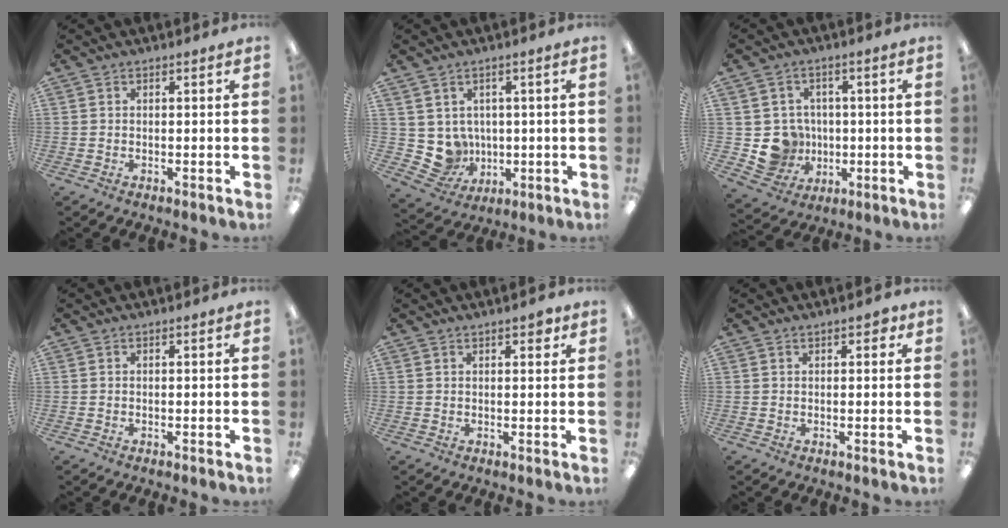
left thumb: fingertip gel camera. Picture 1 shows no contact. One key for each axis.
{"total": 6.8, "fx": 1.6, "fy": 6.5, "fz": 0.9, "tx": -0.039, "ty": -0.018, "tz": 0.042}
{"total": 8.6, "fx": -0.2, "fy": 8.4, "fz": 1.5, "tx": -0.055, "ty": 0.003, "tz": 0.010}
{"total": 0.0}
{"total": 2.2, "fx": 1.5, "fy": 0.9, "fz": 1.4, "tx": -0.012, "ty": -0.005, "tz": 0.023}
{"total": 1.8, "fx": 0.9, "fy": 1.0, "fz": 1.2, "tx": -0.017, "ty": 0.001, "tz": 0.013}